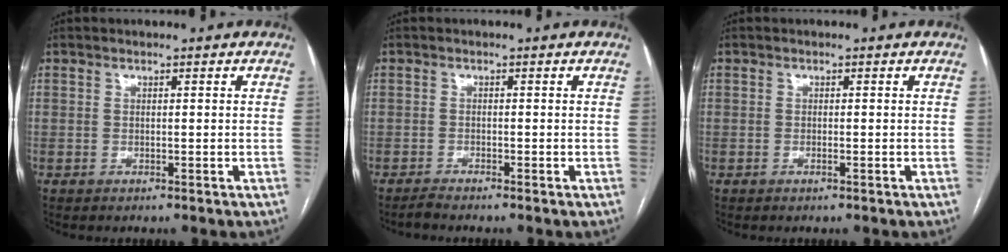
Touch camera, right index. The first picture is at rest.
{"total": 1.3, "force": [-1.2, -0.4, 0.3], "torque": [-0.011, -0.004, -0.025]}
{"total": 0.5, "force": [-0.3, -0.1, 0.5], "torque": [-0.010, -0.001, -0.004]}